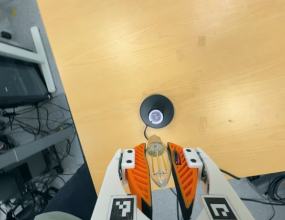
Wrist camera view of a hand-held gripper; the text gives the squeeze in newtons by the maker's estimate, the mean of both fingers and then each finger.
{"total": 20.5, "left": 21.9, "right": 19.0}